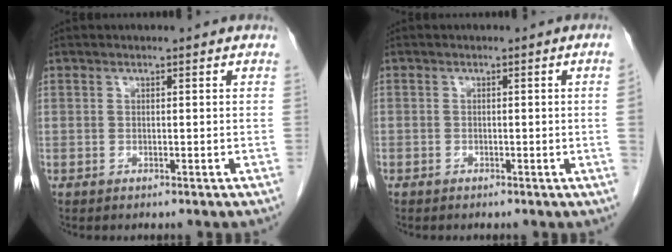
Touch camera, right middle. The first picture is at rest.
{"total": 1.5, "force": [-0.3, -0.6, 1.4], "torque": [-0.014, 0.000, -0.006]}